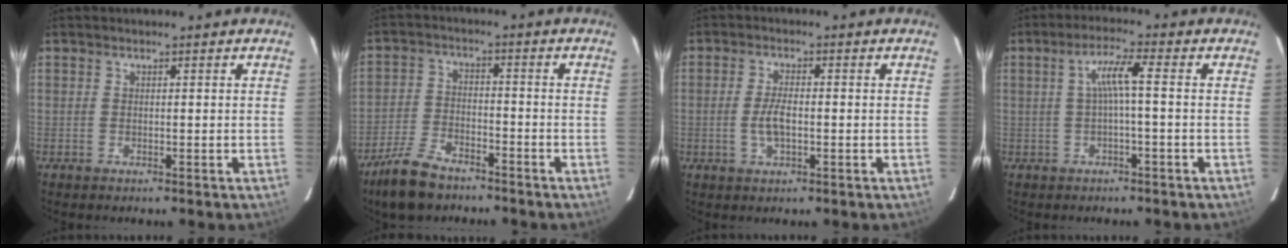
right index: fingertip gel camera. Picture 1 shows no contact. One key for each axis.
{"total": 9.8, "fx": -7.6, "fy": 4.2, "fz": 4.7, "tx": -0.122, "ty": -0.002, "tz": -0.140}
{"total": 4.2, "fx": -0.8, "fy": 1.6, "fz": 3.8, "tx": -0.076, "ty": 0.000, "tz": -0.012}
{"total": 4.6, "fx": -0.3, "fy": -0.1, "fz": 4.6, "tx": -0.087, "ty": 0.006, "tz": 0.000}